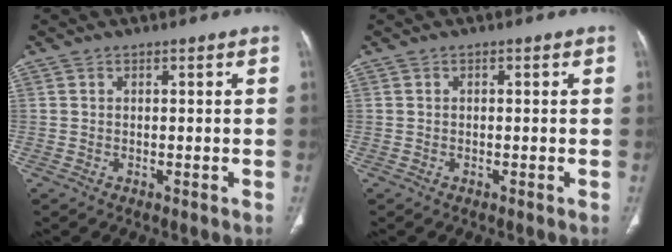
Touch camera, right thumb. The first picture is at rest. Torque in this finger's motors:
{"motor_torque": [-0.35, 0.13, -0.16, 0.02, -0.02]}